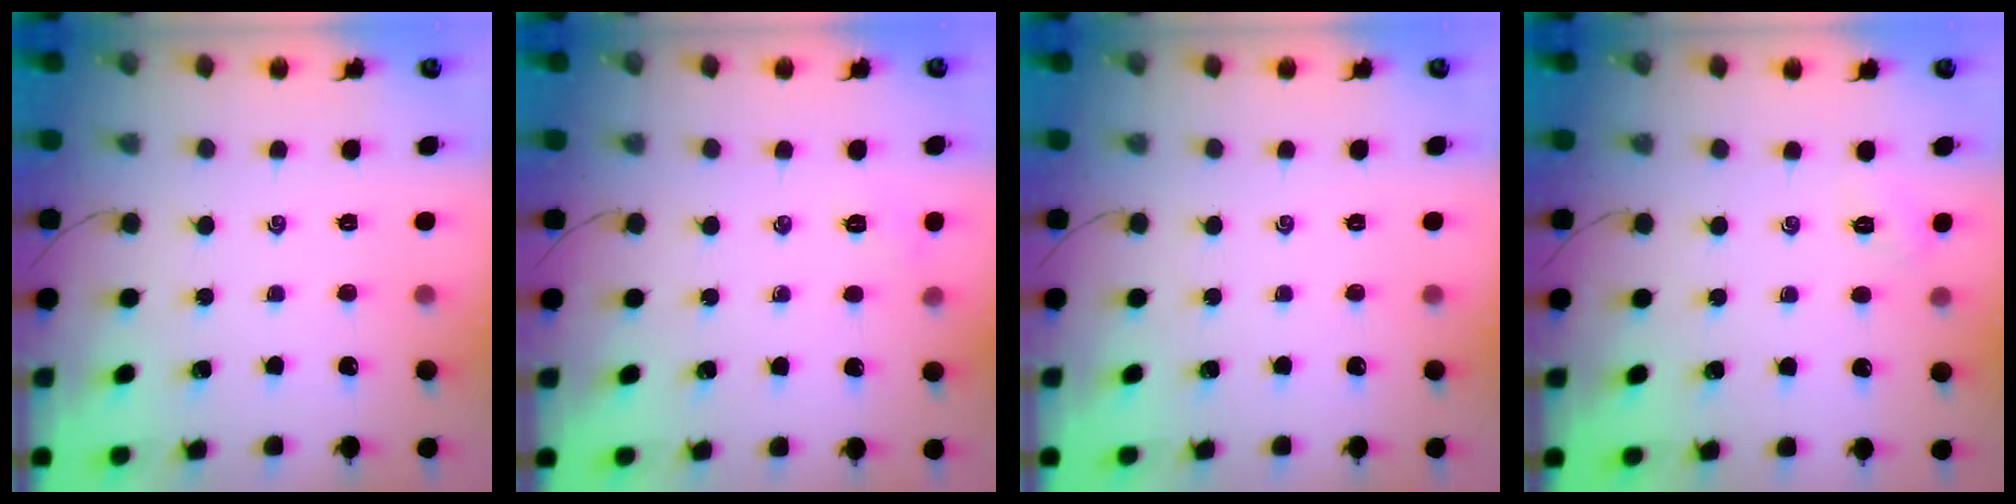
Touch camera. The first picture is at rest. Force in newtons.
{"total": 4.3, "press": 4.2, "slide": 1.0}
{"total": 0.0}
{"total": 2.5, "press": 2.4, "slide": 0.7}